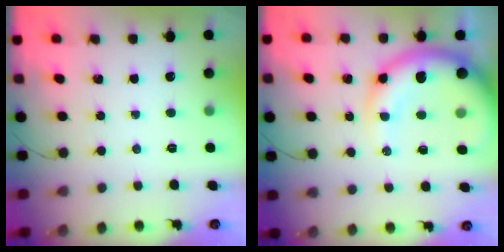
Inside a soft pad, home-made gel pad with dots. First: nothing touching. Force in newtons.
{"total": 14.4, "press": 14.1, "slide": 3.1}